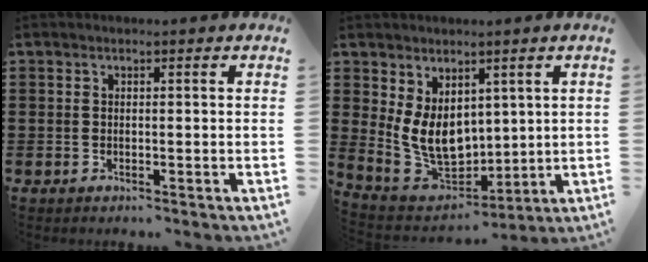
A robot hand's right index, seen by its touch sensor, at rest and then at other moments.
{"total": 8.4, "force": [2.0, 6.3, 5.2], "torque": [-0.130, -0.006, 0.040]}